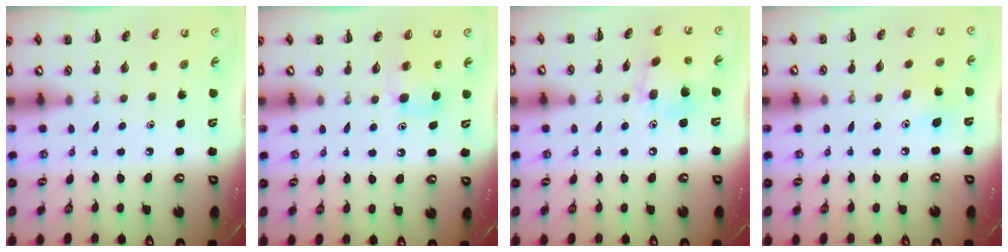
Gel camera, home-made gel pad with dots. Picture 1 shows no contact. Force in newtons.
{"total": 5.1, "press": 5.0, "slide": 1.1}
{"total": 10.8, "press": 10.5, "slide": 2.6}
{"total": 5.3, "press": 4.9, "slide": 2.0}